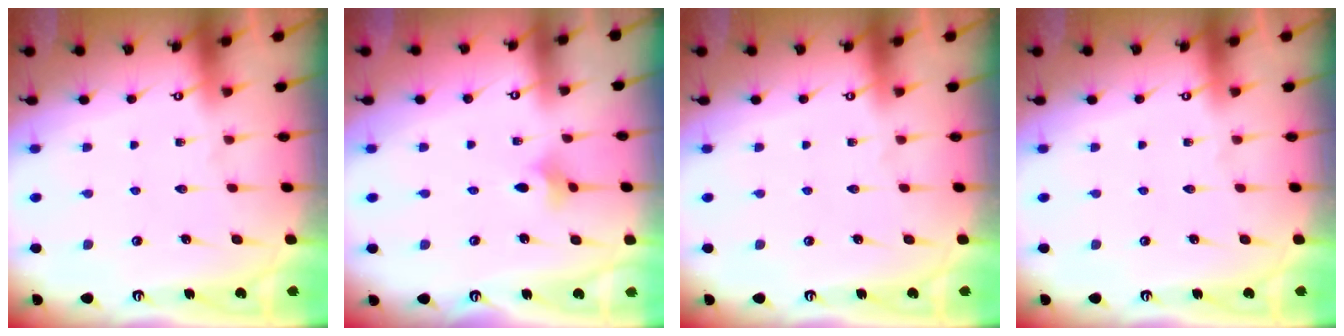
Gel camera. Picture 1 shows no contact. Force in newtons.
{"total": 2.7, "press": 2.6, "slide": 0.7}
{"total": 0.0}
{"total": 0.0}